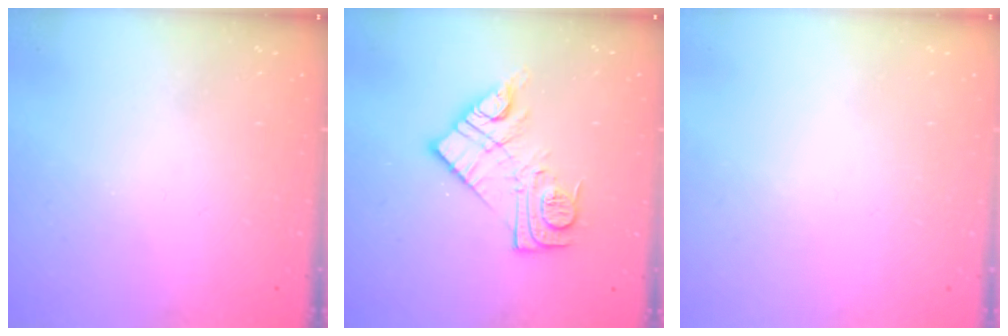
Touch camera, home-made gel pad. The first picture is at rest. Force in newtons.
{"total": 13.8, "press": 13.7, "slide": 0.8}
{"total": 1.9, "press": 1.9, "slide": 0.1}